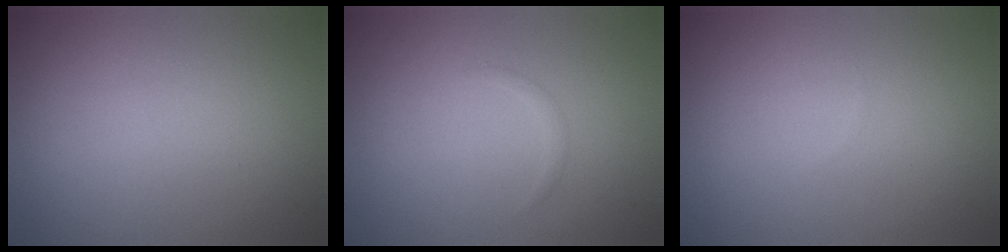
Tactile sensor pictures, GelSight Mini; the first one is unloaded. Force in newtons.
{"total": 0.5, "press": 0.5, "slide": 0.0}
{"total": 0.0}